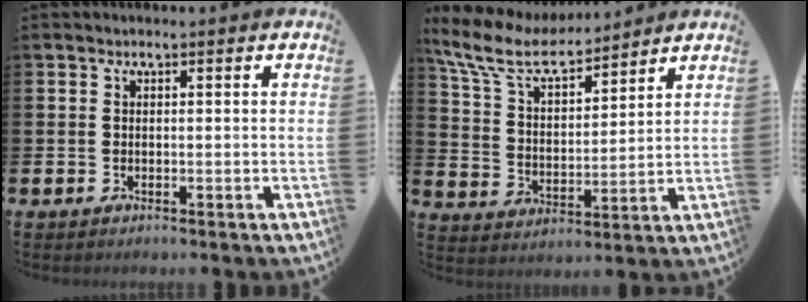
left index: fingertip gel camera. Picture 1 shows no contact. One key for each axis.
{"total": 8.7, "fx": 7.7, "fy": 2.6, "fz": 3.1, "tx": -0.096, "ty": -0.047, "tz": 0.138}